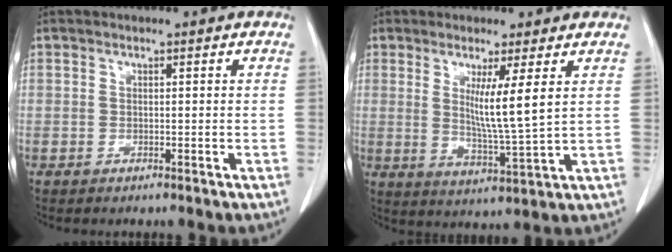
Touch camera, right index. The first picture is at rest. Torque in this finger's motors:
{"motor_torque": [1.11, 0.47, 0.48, 0.16]}